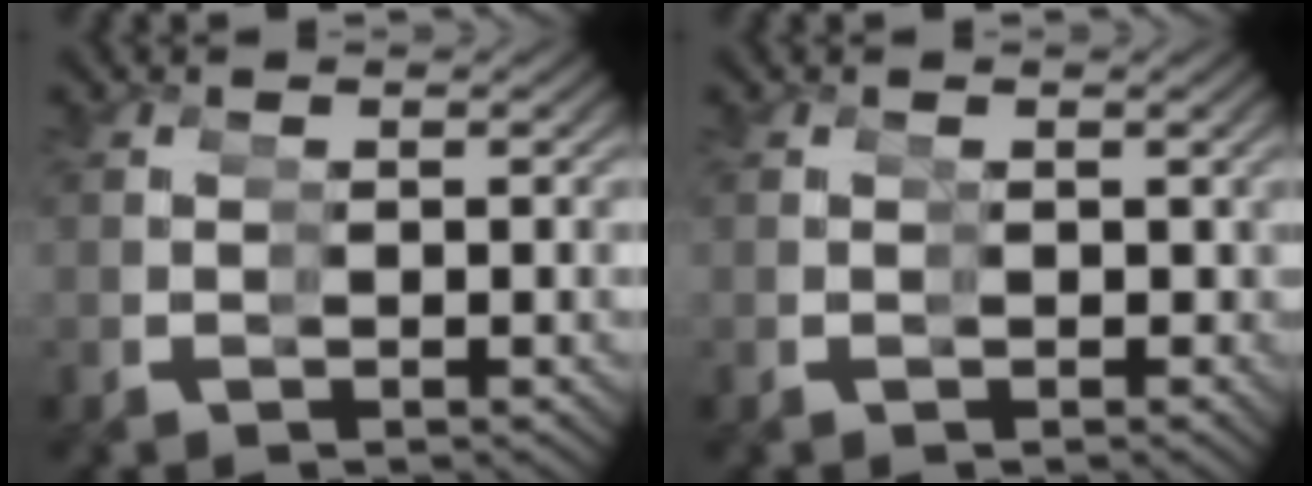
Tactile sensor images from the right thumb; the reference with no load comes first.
{"total": 1.3, "force": [0.1, 1.2, 0.2], "torque": [0.007, -0.005, 0.001]}